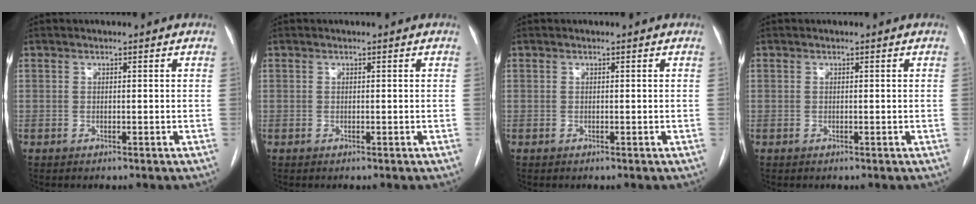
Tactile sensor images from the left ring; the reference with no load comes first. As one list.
[{"total": 0.0}, {"total": 0.0}, {"total": 0.0}]